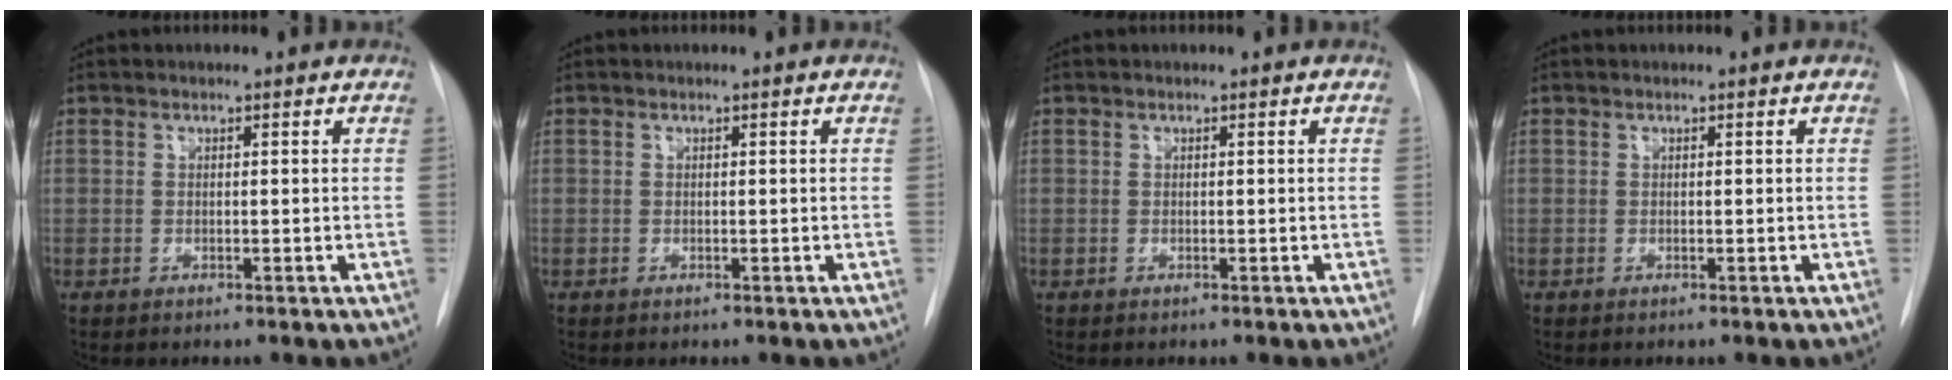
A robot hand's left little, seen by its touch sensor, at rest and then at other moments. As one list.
[{"total": 0.0}, {"total": 0.0}, {"total": 0.0}]